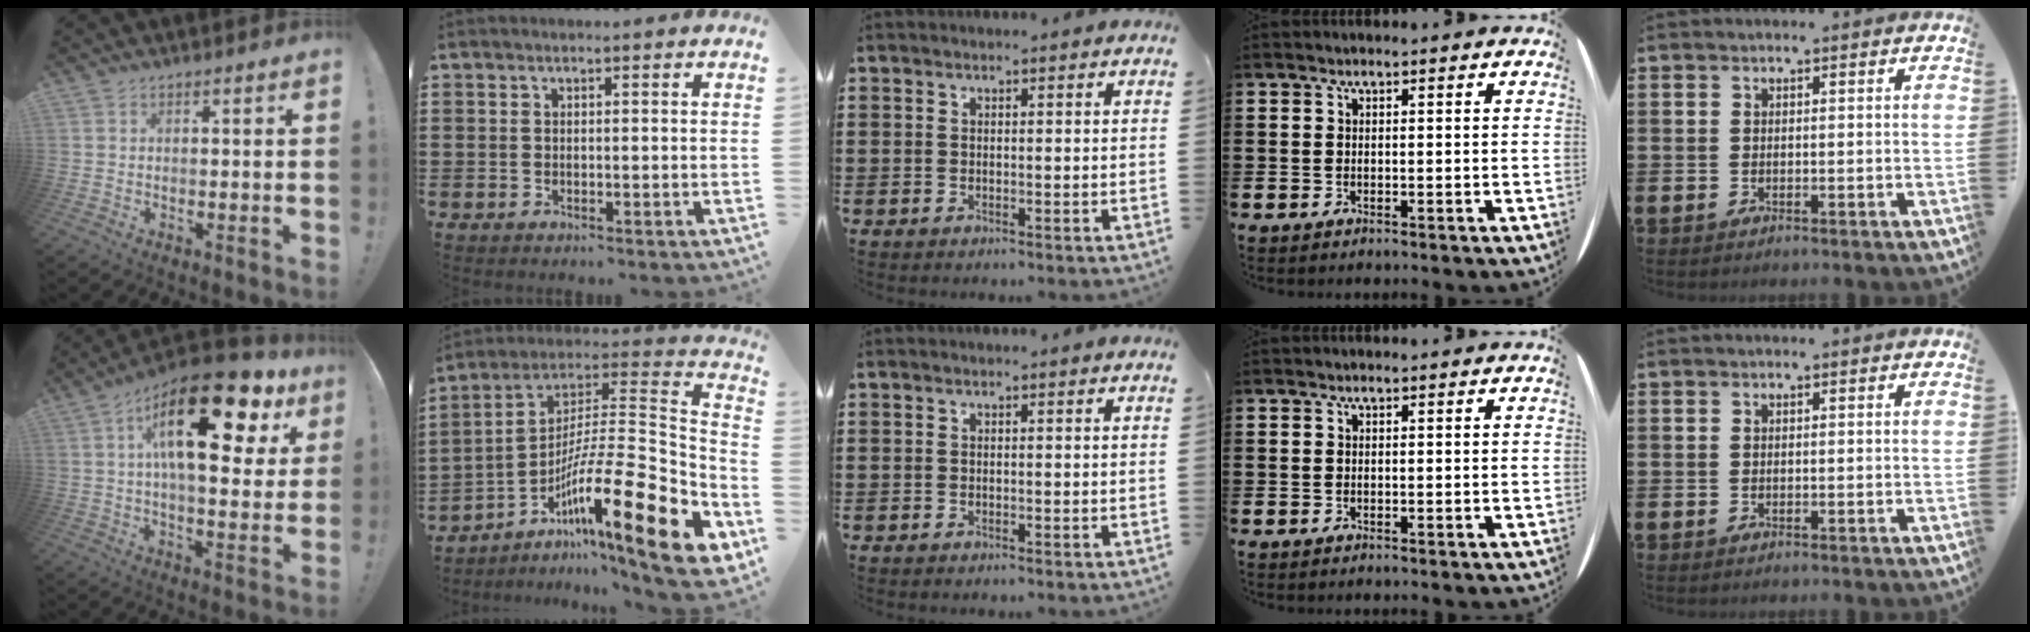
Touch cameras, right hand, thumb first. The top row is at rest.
{"thumb": {"total": 25.2, "force": [10.3, 9.2, 21.0], "torque": [-0.331, -0.055, 0.166]}, "index": {"total": 19.3, "force": [-9.5, 2.9, 16.6], "torque": [-0.261, -0.008, -0.171]}}